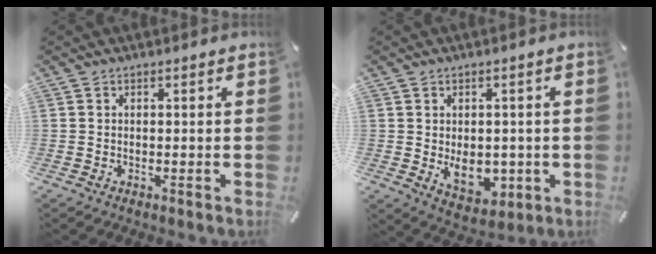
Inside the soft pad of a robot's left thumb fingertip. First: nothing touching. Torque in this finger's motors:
{"motor_torque": [0.50, 1.82, 0.35, -0.15, 0.20]}